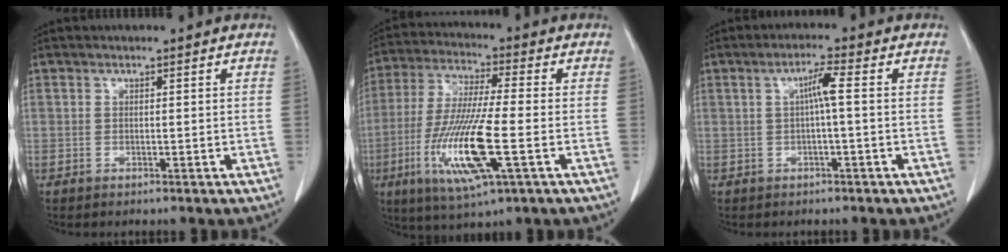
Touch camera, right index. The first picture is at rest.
{"total": 14.9, "force": [-4.3, 1.3, 14.2], "torque": [-0.293, -0.022, -0.079]}
{"total": 3.3, "force": [0.3, 0.0, 3.3], "torque": [-0.060, 0.010, 0.007]}